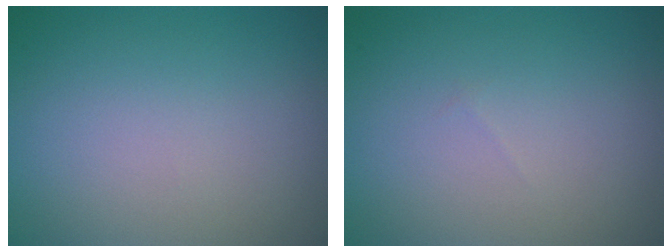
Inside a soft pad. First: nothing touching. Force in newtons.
{"total": 0.0}